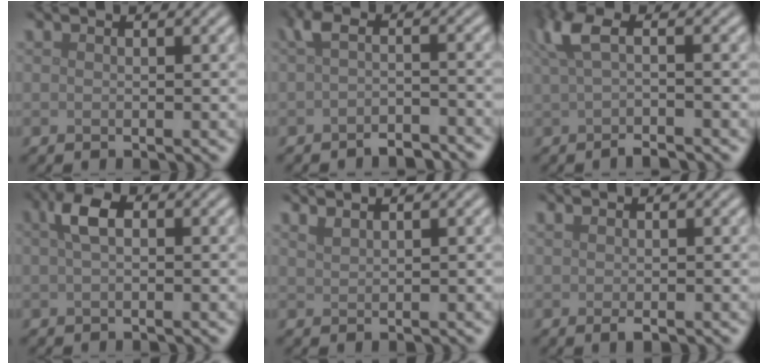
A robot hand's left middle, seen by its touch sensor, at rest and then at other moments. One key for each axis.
{"total": 3.0, "fx": -1.8, "fy": 1.3, "fz": 2.0, "tx": -0.035, "ty": -0.005, "tz": -0.038}
{"total": 4.0, "fx": 0.0, "fy": 1.1, "fz": 3.8, "tx": -0.070, "ty": 0.005, "tz": -0.003}
{"total": 2.6, "fx": 0.7, "fy": 1.3, "fz": 2.2, "tx": -0.041, "ty": 0.009, "tz": 0.009}
{"total": 1.1, "fx": 1.0, "fy": 0.3, "fz": 0.4, "tx": -0.005, "ty": 0.001, "tz": 0.019}
{"total": 1.0, "fx": 0.2, "fy": 0.3, "fz": 1.0, "tx": -0.018, "ty": 0.003, "tz": 0.003}